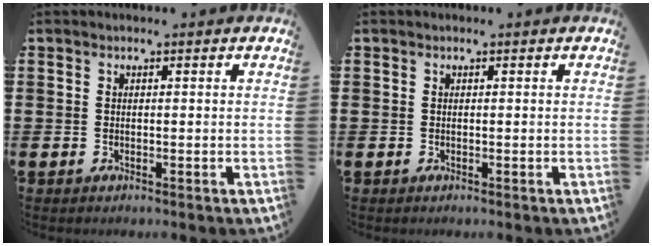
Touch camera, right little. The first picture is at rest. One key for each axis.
{"total": 0.0}